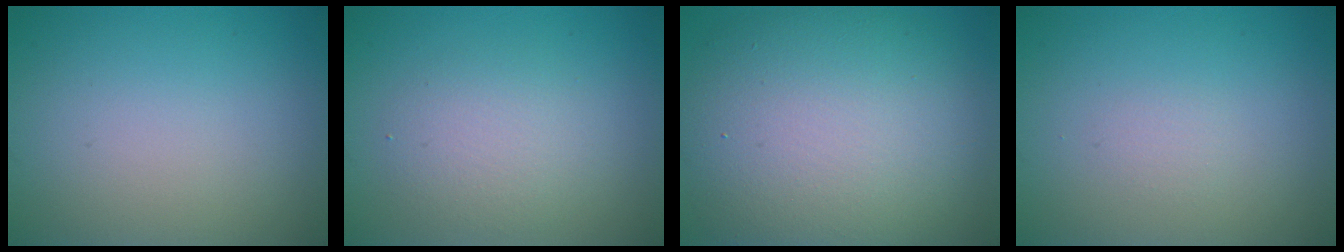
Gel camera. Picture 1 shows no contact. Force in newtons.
{"total": 2.9, "press": 2.9, "slide": 0.0}
{"total": 12.4, "press": 12.4, "slide": 0.9}
{"total": 0.6, "press": 0.6, "slide": 0.1}